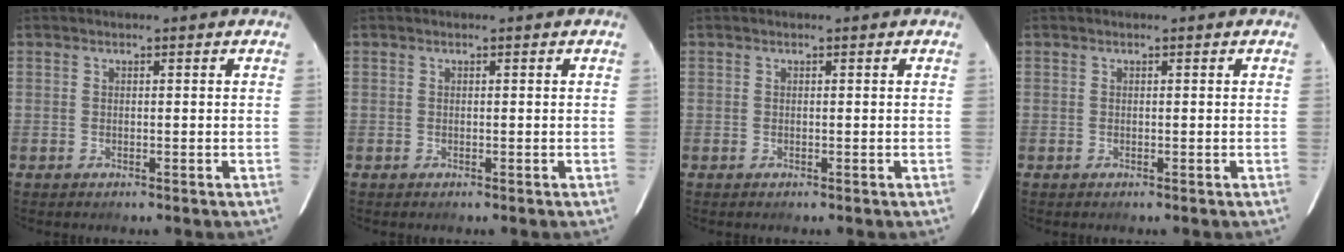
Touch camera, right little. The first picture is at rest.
{"total": 0.0}
{"total": 0.0}
{"total": 0.0}